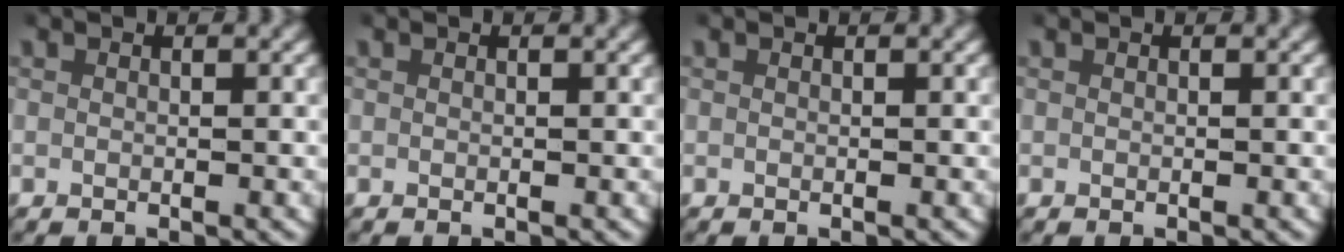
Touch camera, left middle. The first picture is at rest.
{"total": 0.0}
{"total": 0.0}
{"total": 0.0}